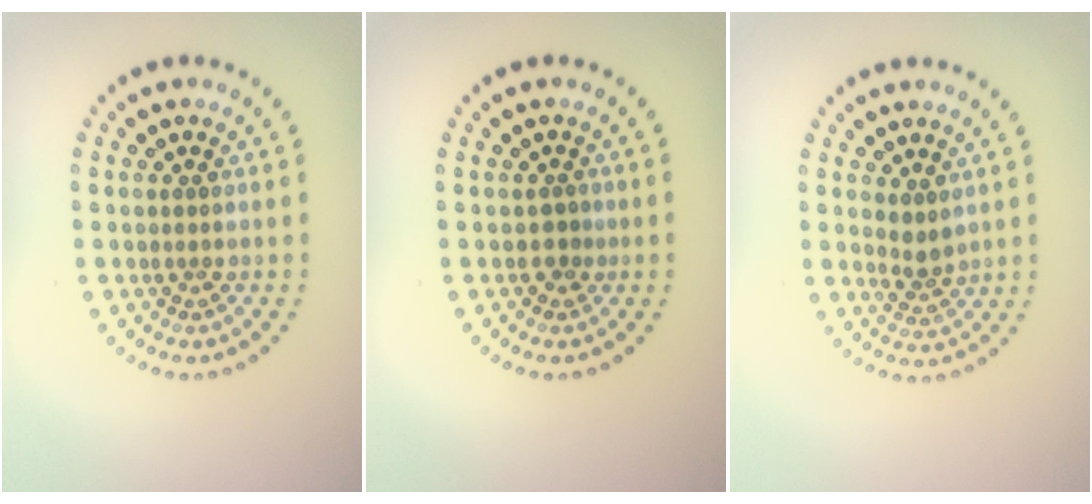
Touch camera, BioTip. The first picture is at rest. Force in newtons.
{"total": 1.0, "press": 0.8, "slide": 0.5}
{"total": 1.6, "press": 1.3, "slide": 1.0}